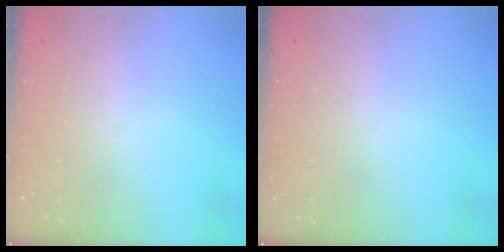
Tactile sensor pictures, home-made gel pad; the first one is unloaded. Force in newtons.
{"total": 0.0}